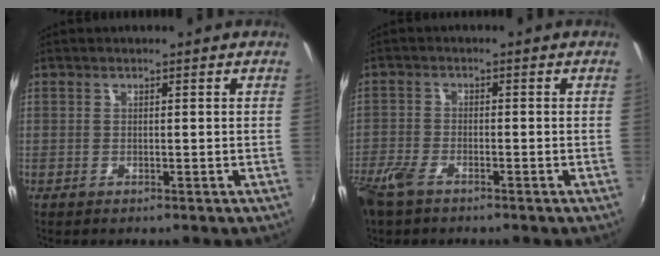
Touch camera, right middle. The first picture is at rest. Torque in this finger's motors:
{"motor_torque": [0.66, -0.72, 0.37, 0.08]}